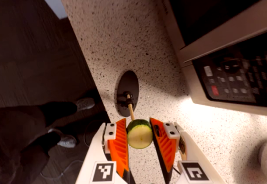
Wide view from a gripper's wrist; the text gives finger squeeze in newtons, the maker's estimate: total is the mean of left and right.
{"total": 9.4, "left": 9.6, "right": 9.2}